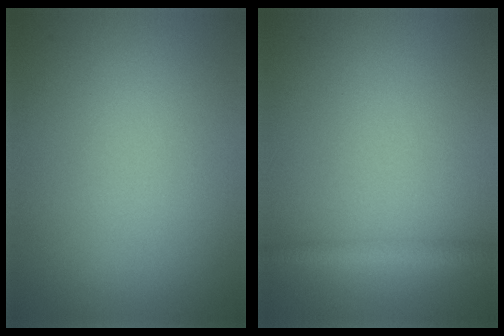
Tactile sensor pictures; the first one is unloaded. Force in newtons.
{"total": 1.7, "press": 1.7, "slide": 0.1}